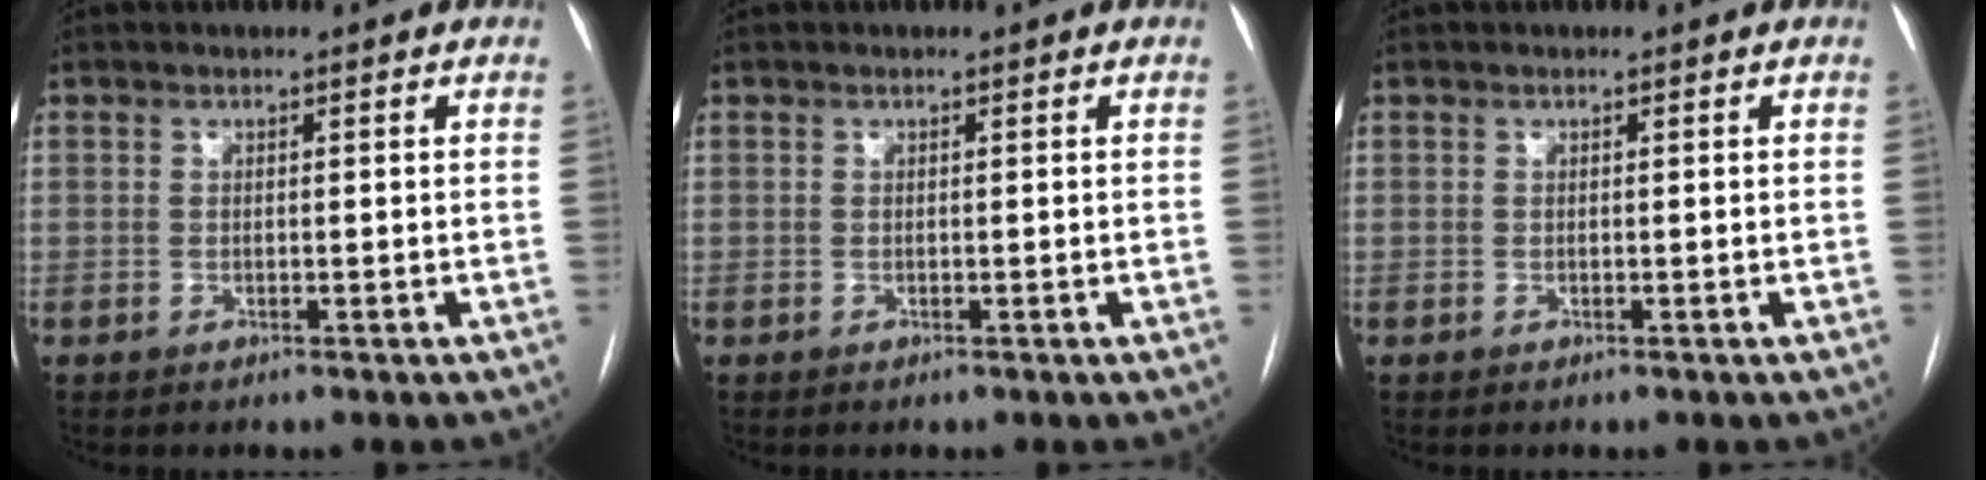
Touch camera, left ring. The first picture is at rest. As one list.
[{"total": 0.0}, {"total": 0.0}]